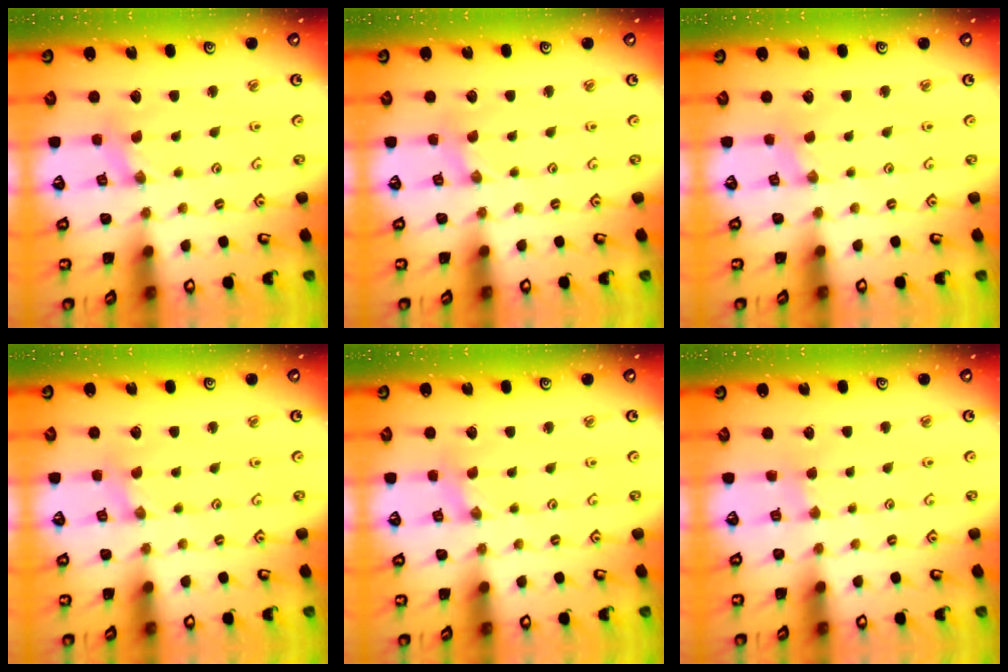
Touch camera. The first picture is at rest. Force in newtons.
{"total": 0.0}
{"total": 0.0}
{"total": 0.0}
{"total": 0.0}
{"total": 1.6, "press": 1.6, "slide": 0.3}